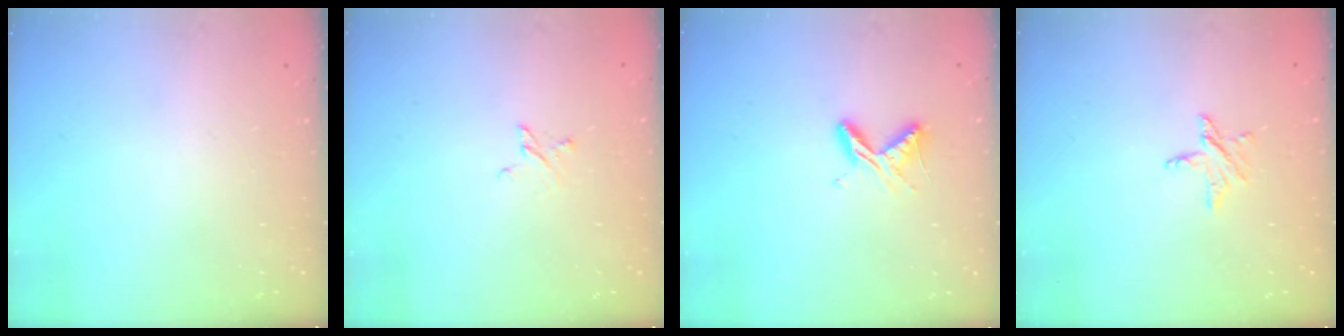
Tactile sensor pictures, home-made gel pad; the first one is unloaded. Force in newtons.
{"total": 2.7, "press": 2.7, "slide": 0.4}
{"total": 6.5, "press": 6.4, "slide": 0.7}
{"total": 4.7, "press": 4.7, "slide": 0.4}